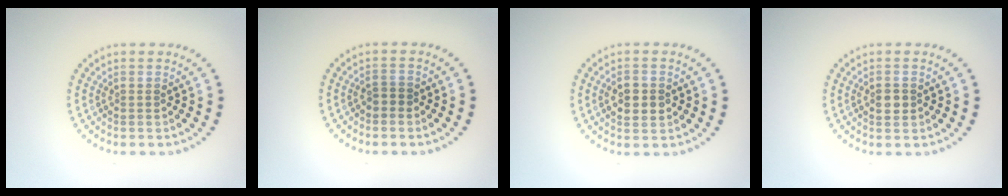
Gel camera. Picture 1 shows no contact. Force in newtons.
{"total": 1.0, "press": 0.9, "slide": 0.3}
{"total": 2.3, "press": 2.3, "slide": 0.1}
{"total": 1.6, "press": 1.6, "slide": 0.3}